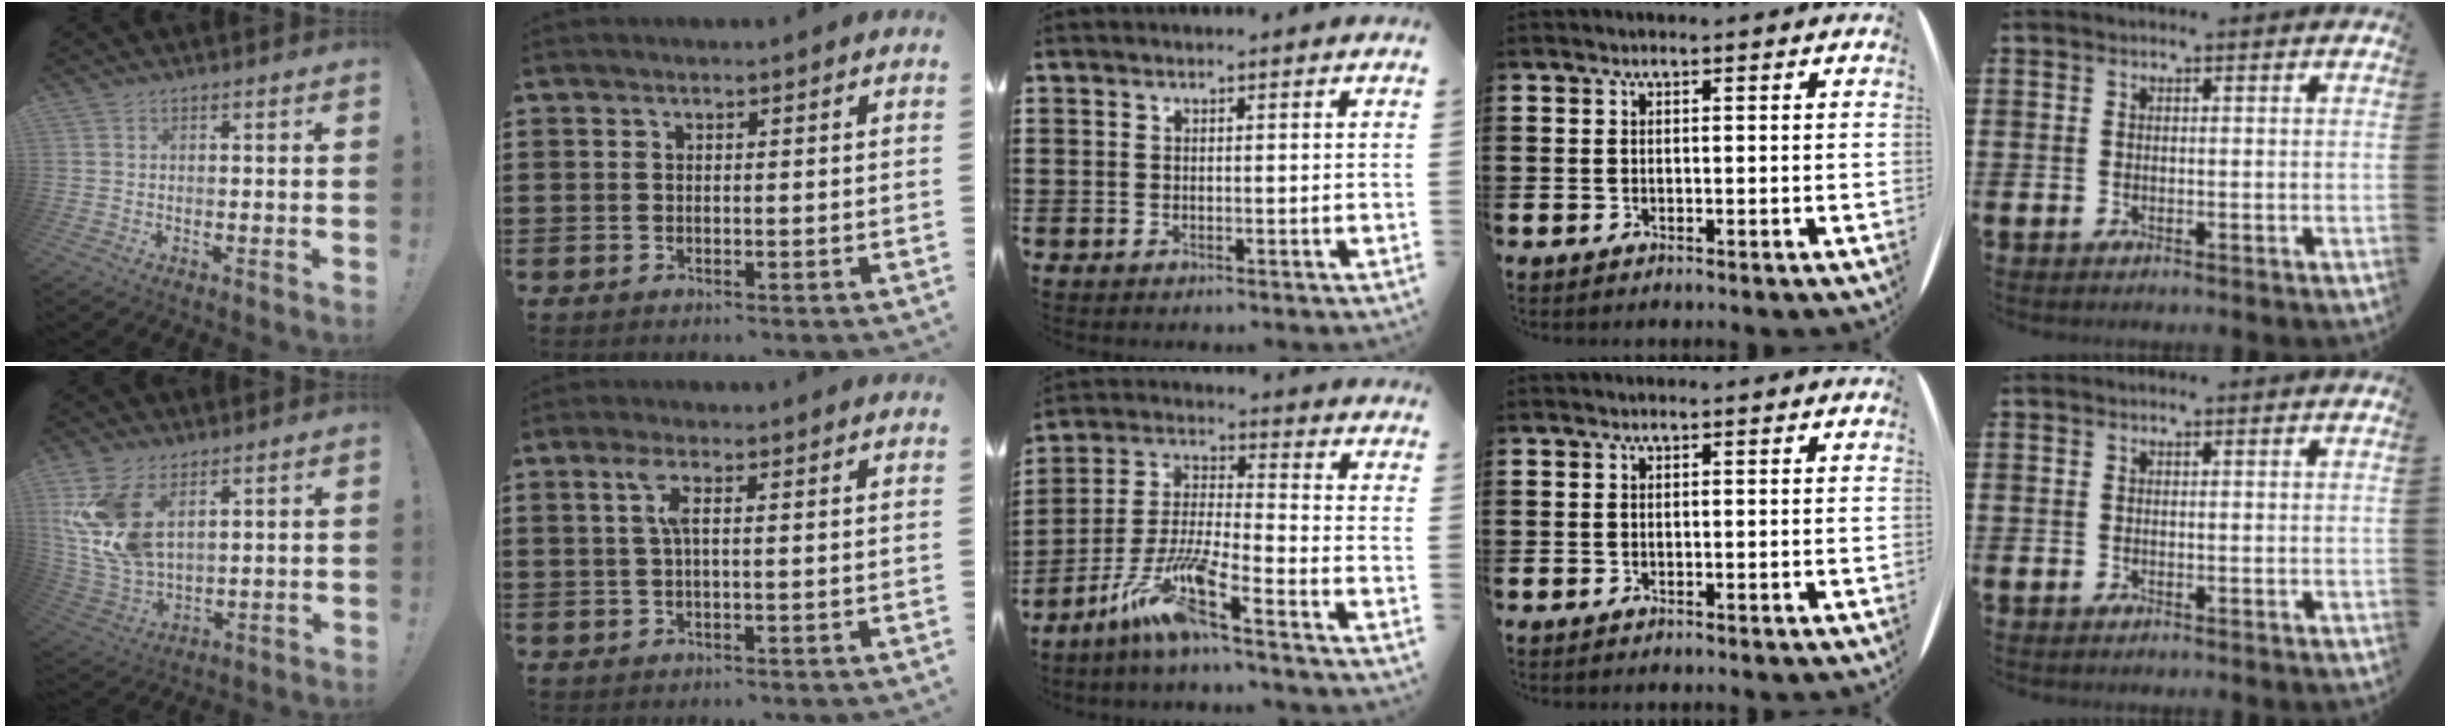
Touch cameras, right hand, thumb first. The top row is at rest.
{"thumb": {"total": 15.0, "force": [6.2, 9.3, 10.0], "torque": [-0.202, -0.036, 0.122]}, "index": {"total": 2.8, "force": [0.5, 0.4, 2.8], "torque": [-0.057, 0.003, 0.005]}, "middle": {"total": 10.3, "force": [-7.4, 0.5, 7.2], "torque": [-0.173, -0.018, -0.152]}}